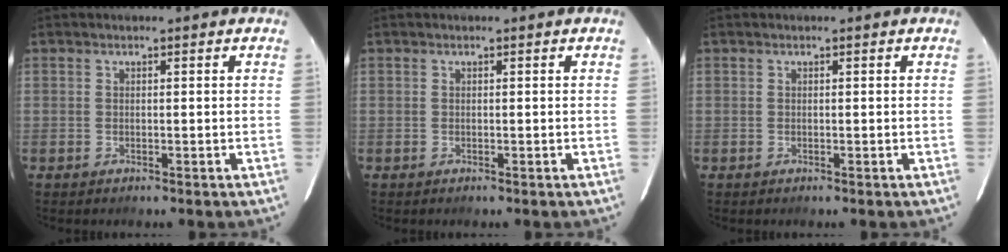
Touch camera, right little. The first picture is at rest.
{"total": 0.0}
{"total": 0.0}